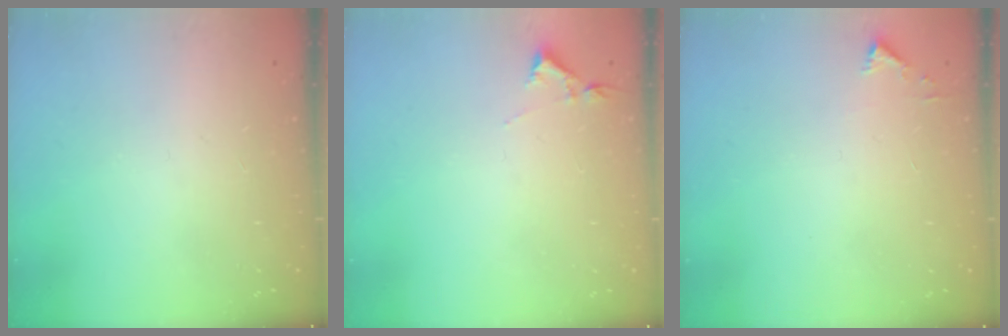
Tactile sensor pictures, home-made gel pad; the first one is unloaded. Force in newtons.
{"total": 2.9, "press": 2.9, "slide": 0.5}
{"total": 2.3, "press": 2.3, "slide": 0.2}